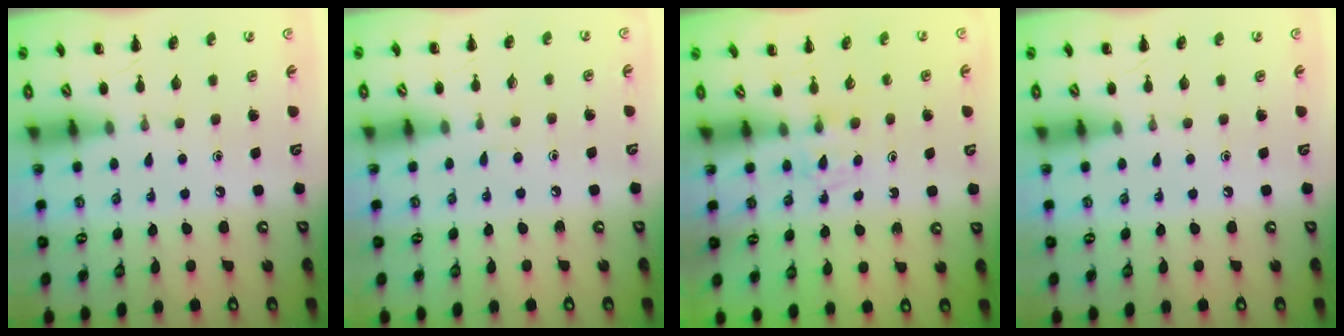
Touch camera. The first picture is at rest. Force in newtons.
{"total": 3.2, "press": 3.0, "slide": 1.1}
{"total": 3.1, "press": 2.8, "slide": 1.3}
{"total": 0.0}